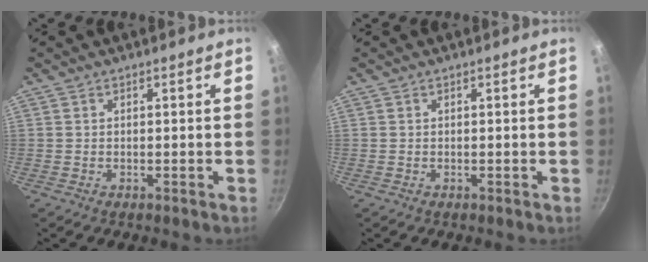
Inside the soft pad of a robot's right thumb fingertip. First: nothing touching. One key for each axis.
{"total": 0.0}